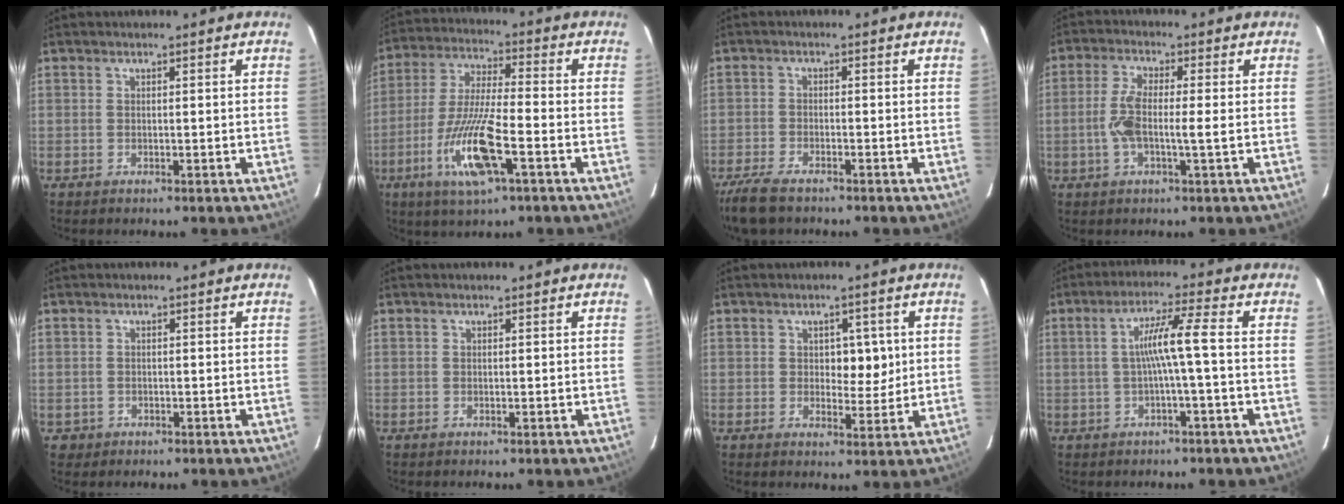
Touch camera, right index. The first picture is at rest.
{"total": 13.0, "force": [-5.2, 1.5, 11.8], "torque": [-0.239, -0.018, -0.096]}
{"total": 6.1, "force": [-4.9, 1.6, 3.2], "torque": [-0.065, -0.014, -0.085]}
{"total": 5.8, "force": [-0.6, 0.6, 5.7], "torque": [-0.126, 0.006, -0.016]}
{"total": 1.7, "force": [-0.5, 1.6, -0.2], "torque": [0.000, 0.007, -0.005]}
{"total": 0.0}
{"total": 4.5, "force": [0.9, 2.8, 3.4], "torque": [-0.035, 0.002, 0.015]}
{"total": 6.0, "force": [-0.4, -0.9, 5.9], "torque": [-0.107, 0.016, -0.004]}